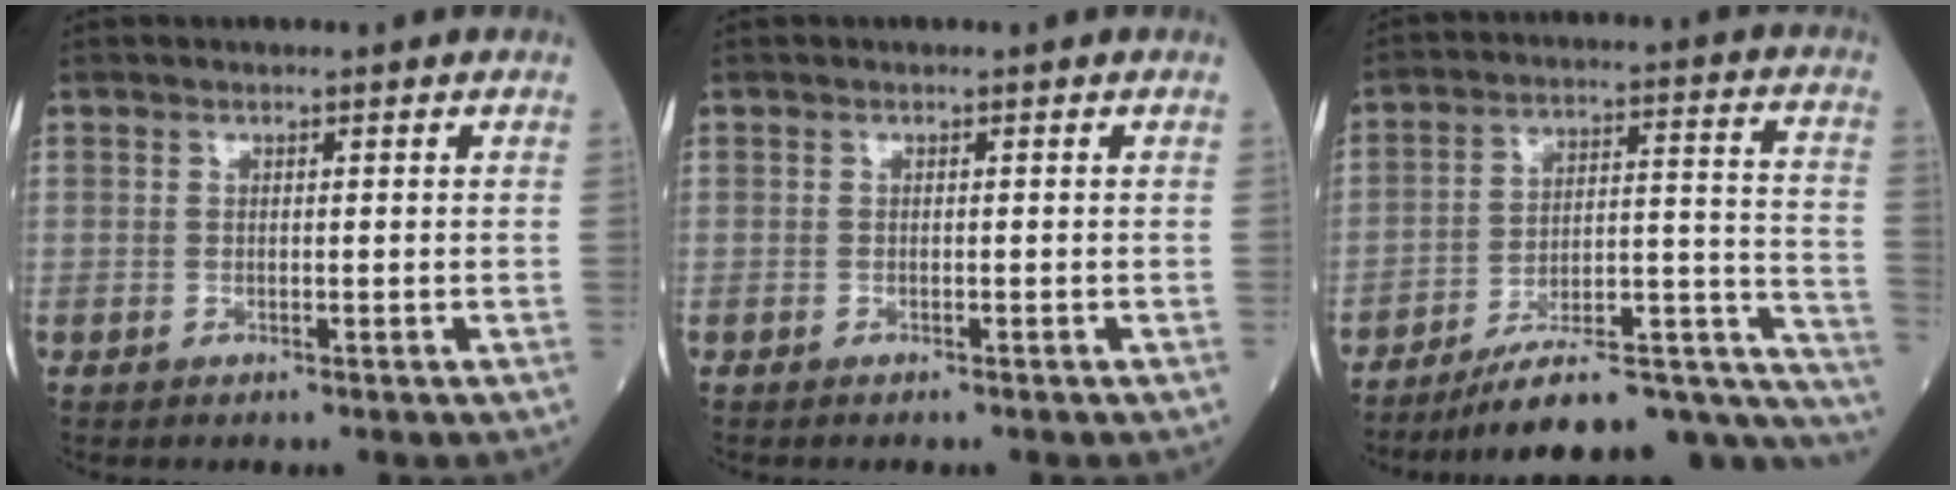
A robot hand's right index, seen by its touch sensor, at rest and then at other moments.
{"total": 0.6, "force": [-0.6, 0.0, 0.2], "torque": [-0.005, -0.002, -0.010]}
{"total": 23.6, "force": [-20.5, 4.1, 11.0], "torque": [-0.076, 0.048, -0.288]}